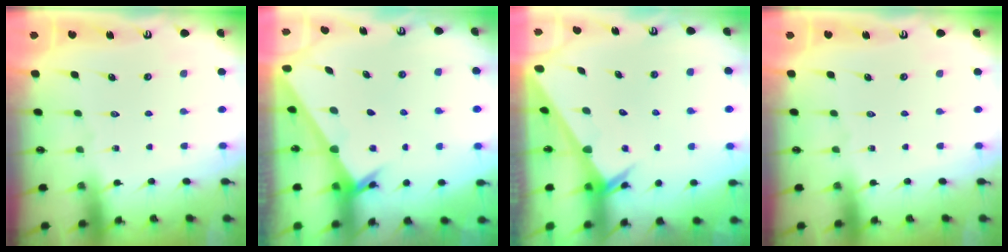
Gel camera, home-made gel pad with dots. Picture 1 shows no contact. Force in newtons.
{"total": 2.2, "press": 2.2, "slide": 0.2}
{"total": 2.5, "press": 2.5, "slide": 0.1}
{"total": 0.0}